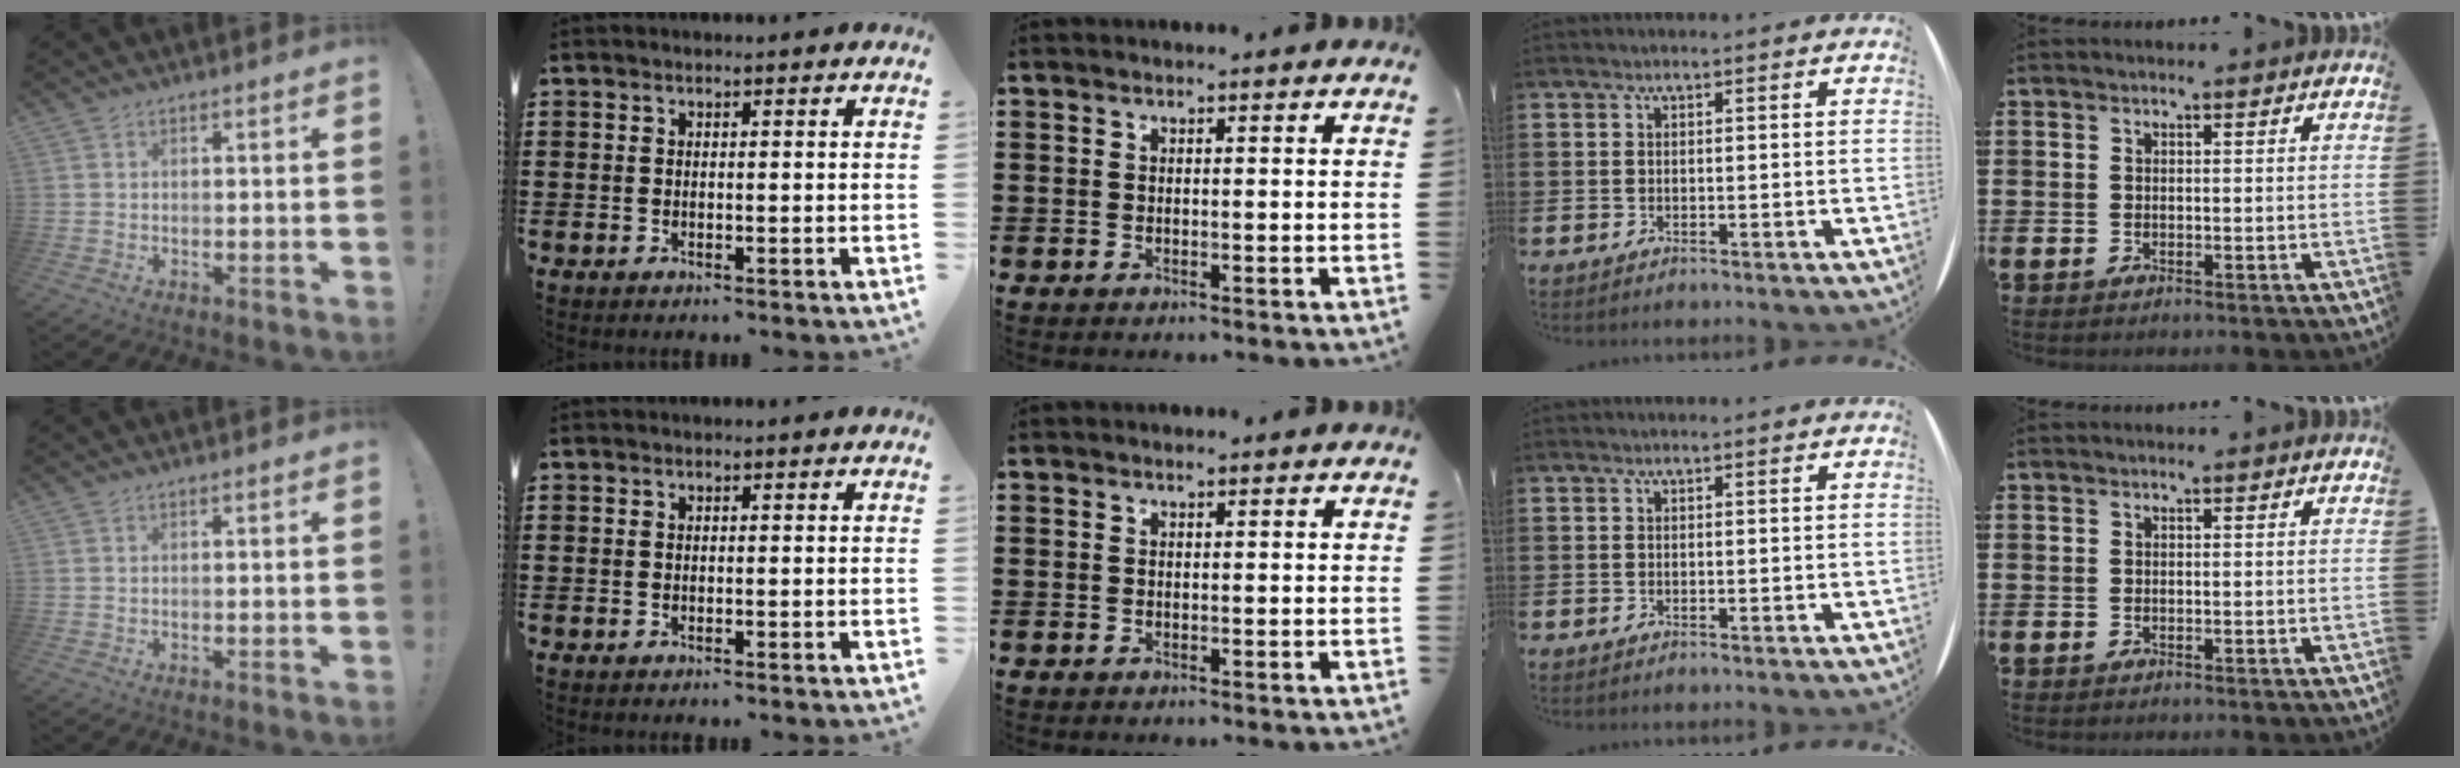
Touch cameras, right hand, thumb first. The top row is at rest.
{}